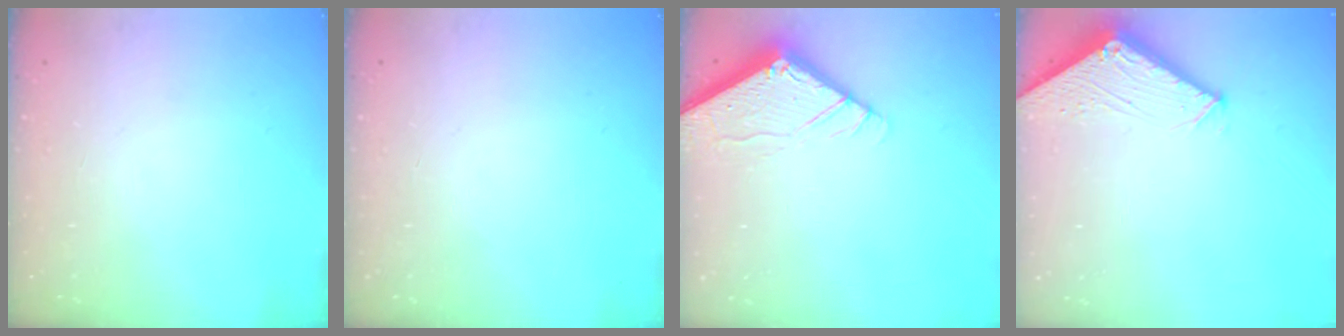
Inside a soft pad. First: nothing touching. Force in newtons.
{"total": 0.0}
{"total": 5.6, "press": 5.6, "slide": 0.5}
{"total": 2.8, "press": 2.8, "slide": 0.3}